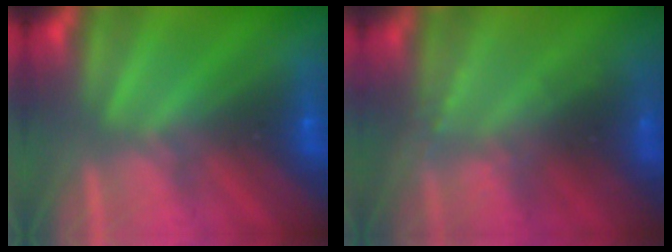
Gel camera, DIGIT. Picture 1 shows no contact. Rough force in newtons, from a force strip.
{"total": 2.2}